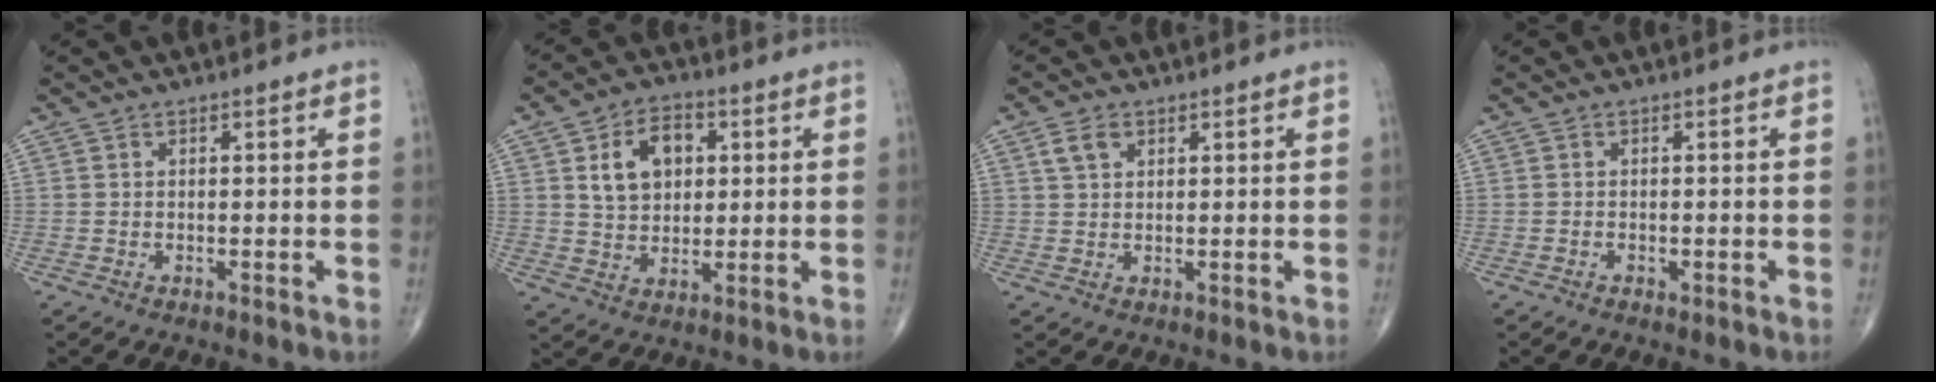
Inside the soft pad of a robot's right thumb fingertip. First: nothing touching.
{"total": 10.0, "force": [2.8, 7.0, 6.5], "torque": [-0.082, -0.001, 0.048]}
{"total": 3.3, "force": [1.6, 2.1, 1.9], "torque": [-0.030, 0.000, 0.031]}
{"total": 0.8, "force": [-0.4, 0.5, 0.5], "torque": [-0.012, 0.001, -0.005]}